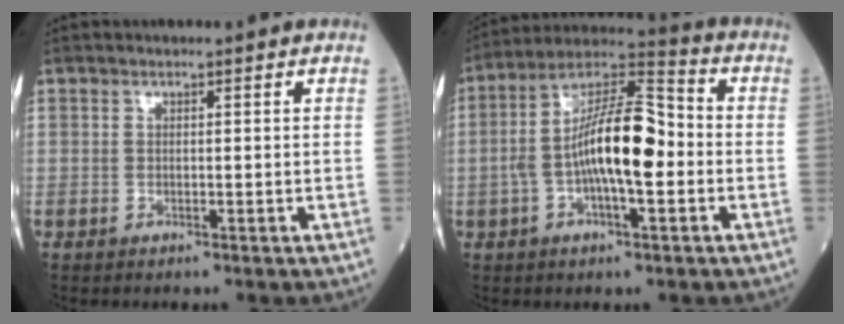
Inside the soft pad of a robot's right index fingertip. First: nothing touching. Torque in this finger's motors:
{"motor_torque": [2.14, 0.00, 1.03, 0.21]}